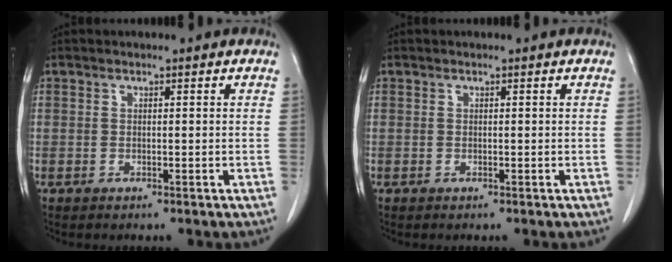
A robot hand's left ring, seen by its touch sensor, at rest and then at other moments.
{"total": 0.0}